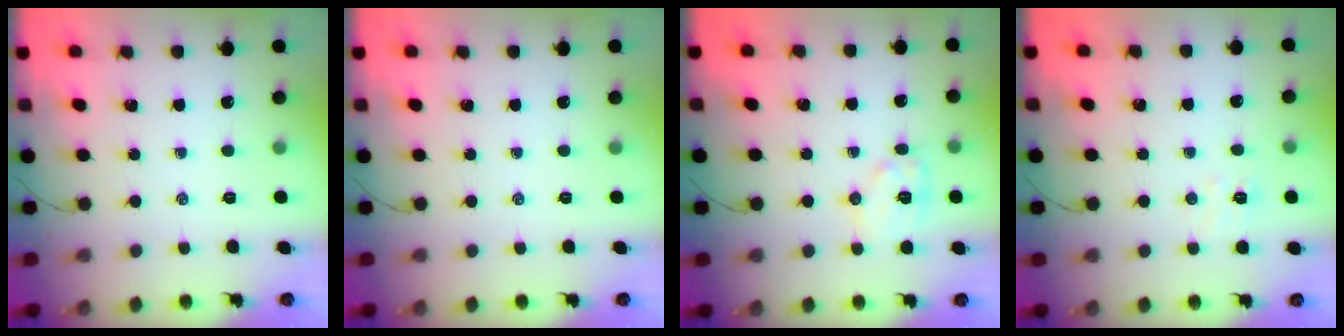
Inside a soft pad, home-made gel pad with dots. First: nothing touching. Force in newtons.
{"total": 0.0}
{"total": 8.4, "press": 8.4, "slide": 0.1}
{"total": 3.8, "press": 3.6, "slide": 1.1}